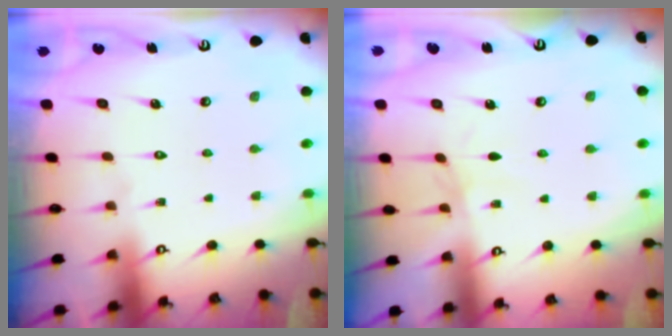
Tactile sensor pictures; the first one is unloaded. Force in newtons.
{"total": 0.6, "press": 0.6, "slide": 0.3}